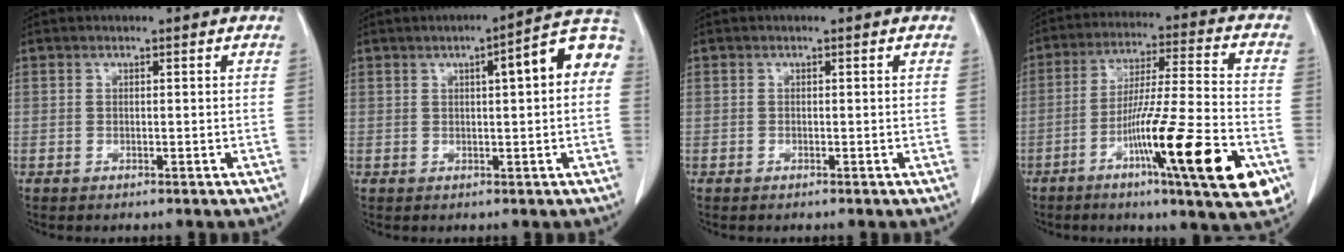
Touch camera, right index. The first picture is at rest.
{"total": 9.0, "force": [1.9, 1.5, 8.7], "torque": [-0.113, 0.029, 0.017]}
{"total": 0.0}
{"total": 20.3, "force": [-8.1, 0.5, 18.6], "torque": [-0.268, -0.023, -0.129]}